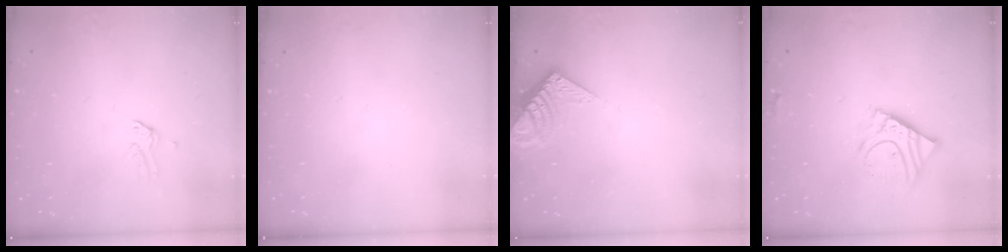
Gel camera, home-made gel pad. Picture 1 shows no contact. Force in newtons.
{"total": 0.0}
{"total": 6.7, "press": 6.6, "slide": 0.8}
{"total": 10.0, "press": 9.9, "slide": 1.3}